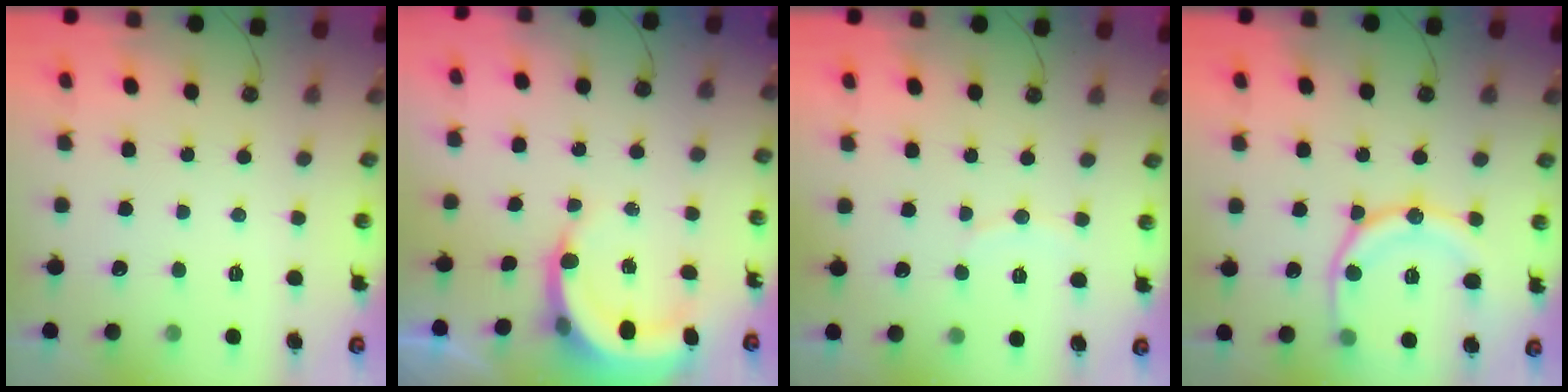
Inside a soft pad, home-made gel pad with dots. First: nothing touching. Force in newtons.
{"total": 5.5, "press": 5.5, "slide": 0.9}
{"total": 5.9, "press": 5.9, "slide": 0.6}
{"total": 17.7, "press": 17.6, "slide": 1.8}